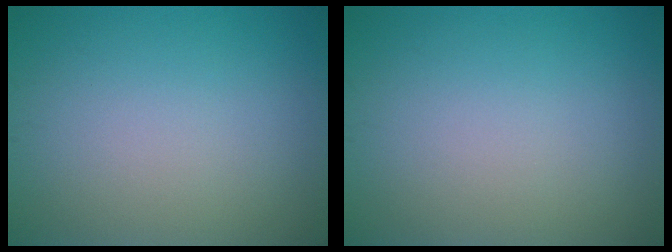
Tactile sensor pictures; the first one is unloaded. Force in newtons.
{"total": 0.0}